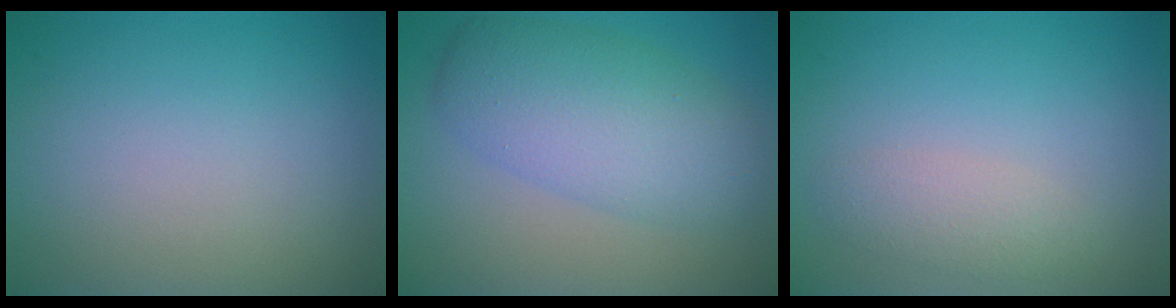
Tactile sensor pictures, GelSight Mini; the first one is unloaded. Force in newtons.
{"total": 6.6, "press": 6.6, "slide": 0.1}
{"total": 2.1, "press": 2.0, "slide": 0.1}